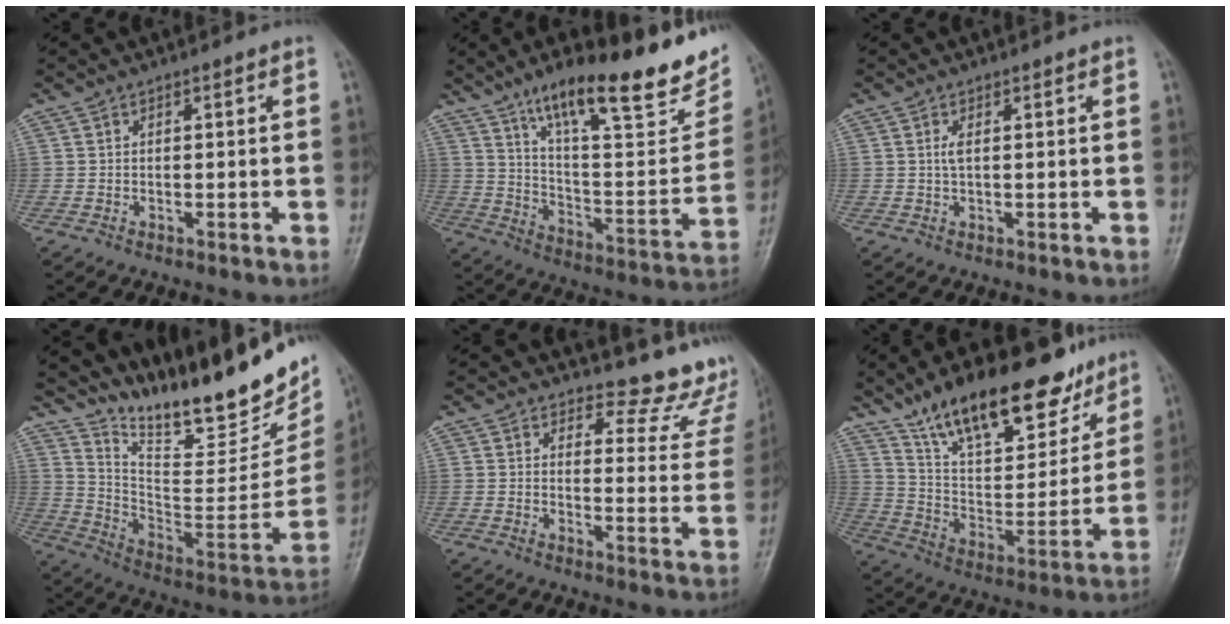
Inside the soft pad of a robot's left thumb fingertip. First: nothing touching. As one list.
[{"total": 27.2, "force": [17.5, 7.8, 19.2], "torque": [-0.244, -0.053, 0.278]}, {"total": 1.5, "force": [0.4, 0.5, 1.4], "torque": [-0.034, 0.002, 0.010]}, {"total": 27.5, "force": [20.7, 8.1, 16.2], "torque": [-0.216, -0.109, 0.324]}, {"total": 11.8, "force": [10.9, 4.0, 2.3], "torque": [0.015, -0.110, 0.105]}, {"total": 23.3, "force": [16.3, 9.5, 13.7], "torque": [-0.166, -0.062, 0.271]}]